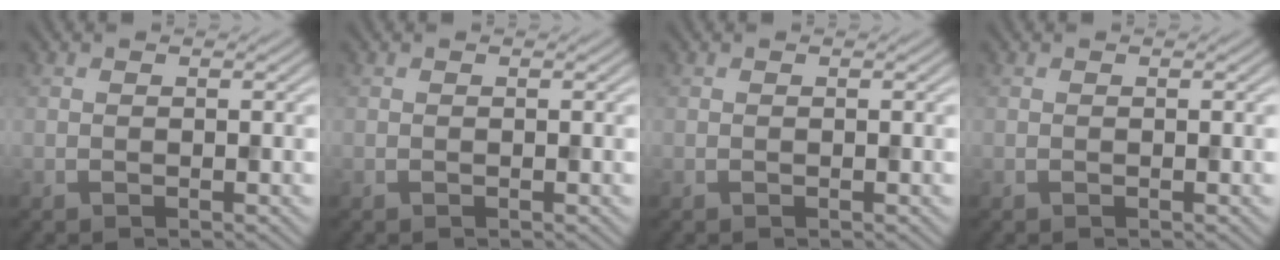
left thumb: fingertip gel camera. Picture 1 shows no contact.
{"total": 0.0}
{"total": 0.0}
{"total": 0.0}